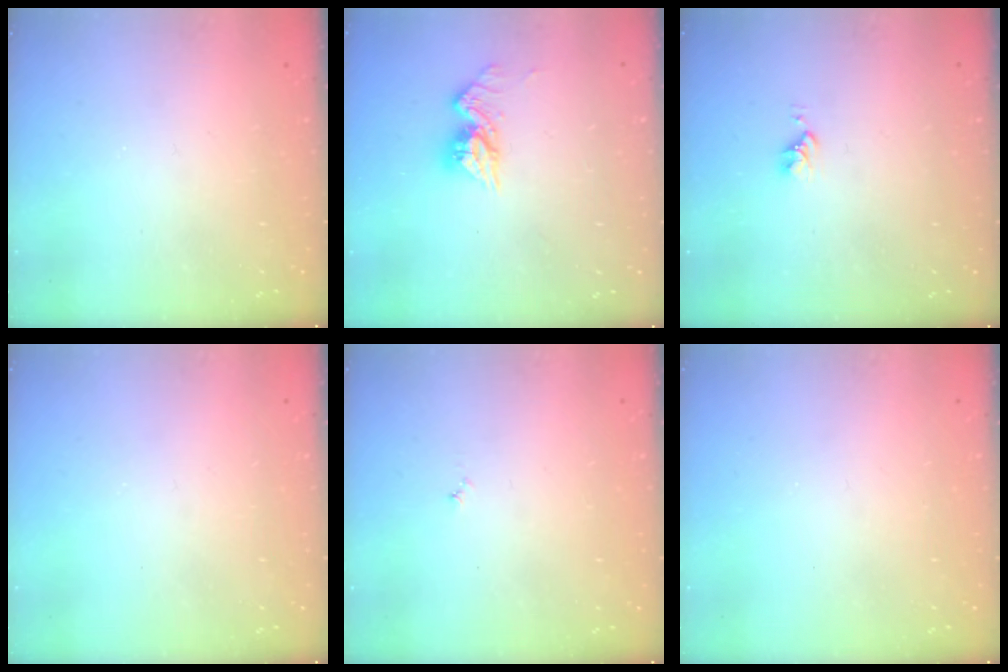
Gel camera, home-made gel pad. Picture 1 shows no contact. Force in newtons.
{"total": 10.1, "press": 10.1, "slide": 0.7}
{"total": 2.8, "press": 2.8, "slide": 0.4}
{"total": 0.0}
{"total": 3.0, "press": 2.9, "slide": 0.3}
{"total": 0.0}